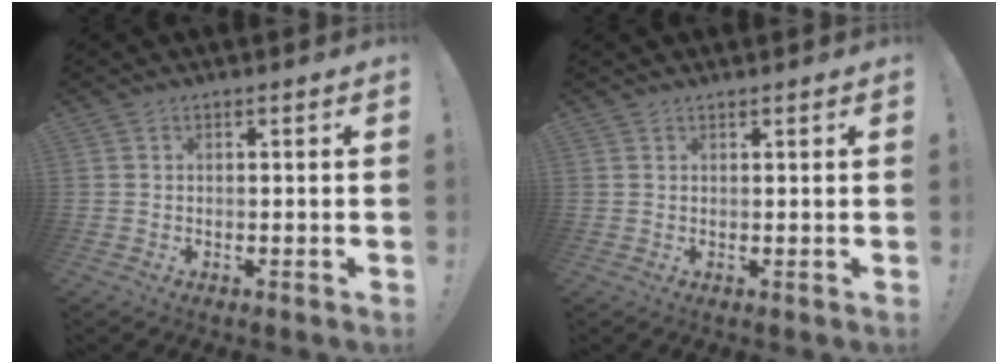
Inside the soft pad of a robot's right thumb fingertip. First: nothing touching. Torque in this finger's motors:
{"motor_torque": [-0.13, 0.01, 0.15, 0.13, 0.02]}